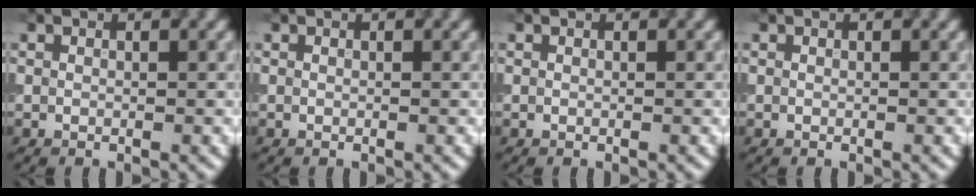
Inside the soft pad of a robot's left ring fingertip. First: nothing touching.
{"total": 0.0}
{"total": 0.0}
{"total": 0.0}